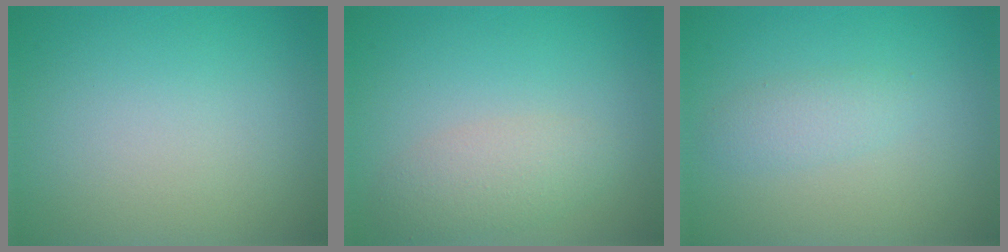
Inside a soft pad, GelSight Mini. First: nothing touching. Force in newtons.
{"total": 2.7, "press": 2.7, "slide": 0.1}
{"total": 1.5, "press": 1.5, "slide": 0.1}